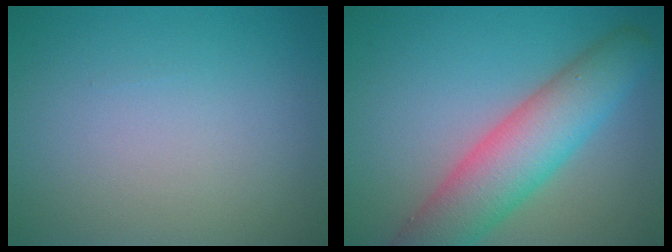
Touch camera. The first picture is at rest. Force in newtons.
{"total": 7.8, "press": 7.8, "slide": 0.5}